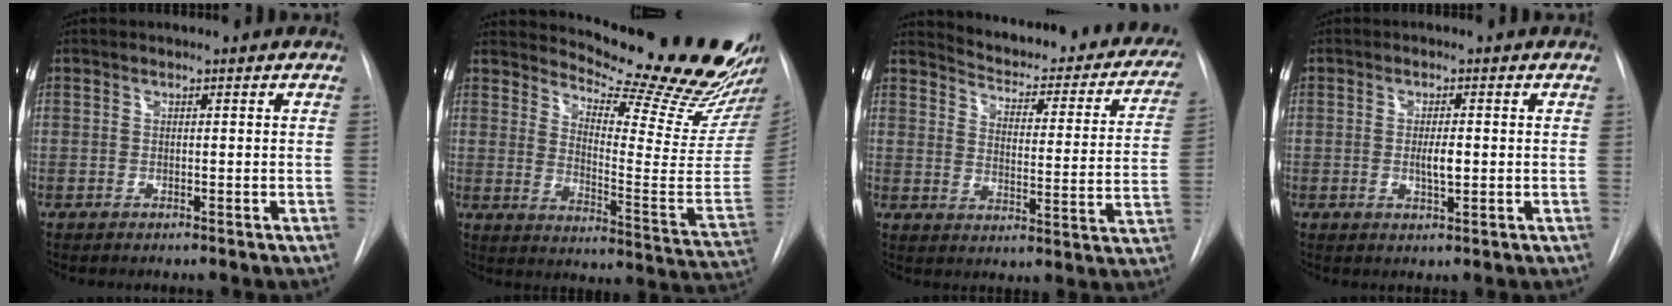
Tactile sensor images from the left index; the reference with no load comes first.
{"total": 24.7, "force": [22.2, 0.2, 10.7], "torque": [-0.161, -0.147, 0.290]}
{"total": 23.9, "force": [21.7, 6.0, 8.2], "torque": [-0.098, -0.073, 0.247]}
{"total": 2.6, "force": [-0.4, 0.6, 2.5], "torque": [-0.043, -0.006, -0.006]}